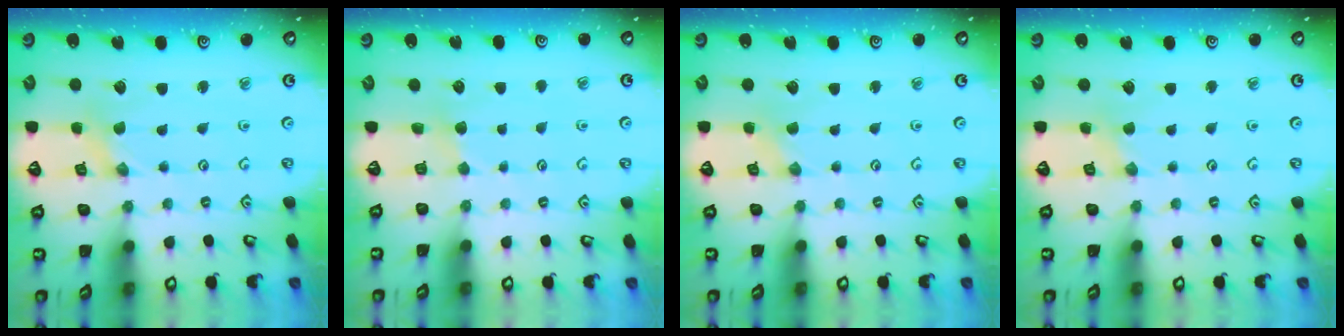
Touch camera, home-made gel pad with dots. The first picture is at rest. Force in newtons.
{"total": 2.2, "press": 2.2, "slide": 0.3}
{"total": 0.0}
{"total": 1.3, "press": 1.3, "slide": 0.1}